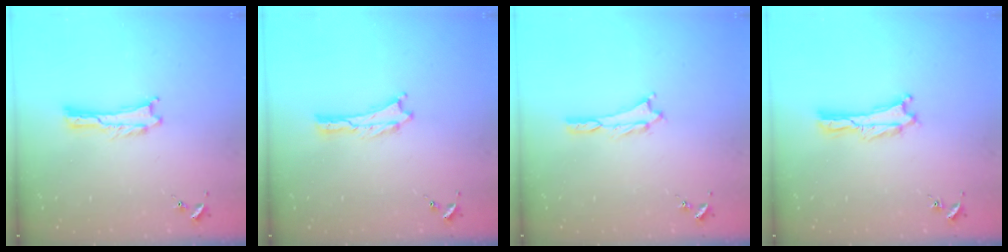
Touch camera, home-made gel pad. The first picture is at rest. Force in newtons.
{"total": 0.0}
{"total": 0.7, "press": 0.7, "slide": 0.3}
{"total": 0.0}